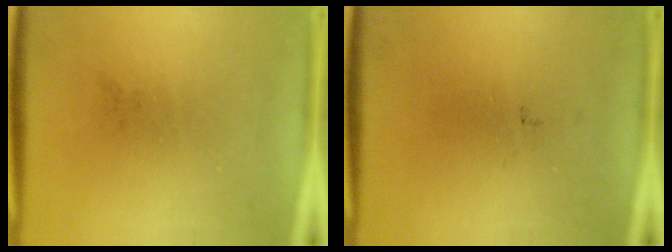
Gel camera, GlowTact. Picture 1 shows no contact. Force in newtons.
{"total": 0.0}